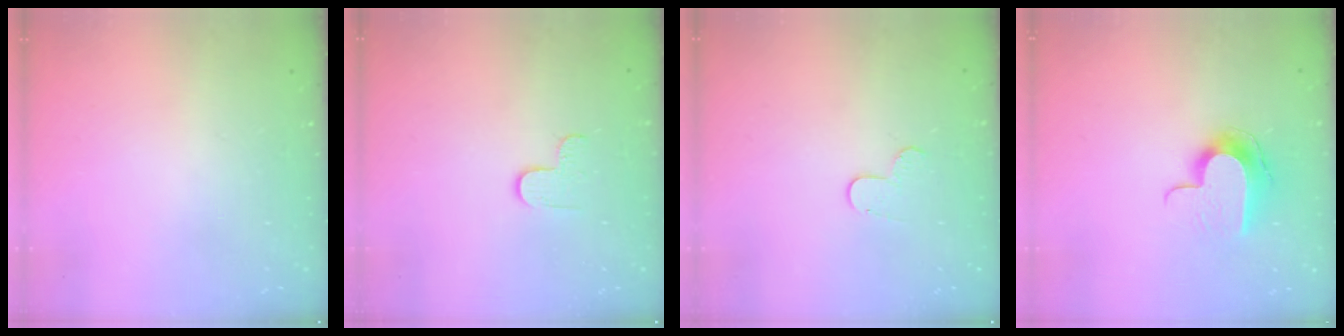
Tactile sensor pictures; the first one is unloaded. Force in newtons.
{"total": 2.9, "press": 2.9, "slide": 0.3}
{"total": 5.7, "press": 5.7, "slide": 0.5}
{"total": 9.9, "press": 9.9, "slide": 0.3}